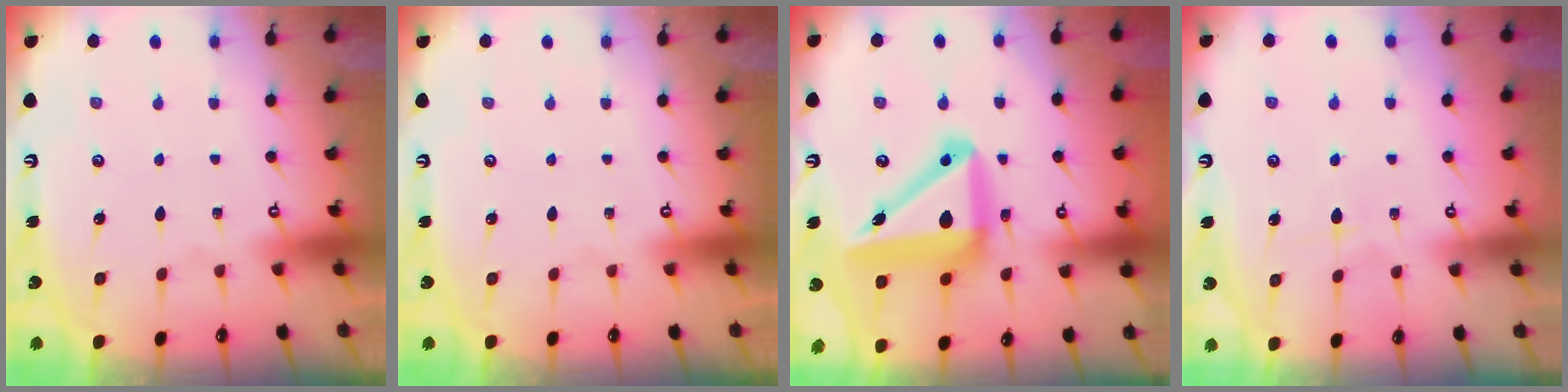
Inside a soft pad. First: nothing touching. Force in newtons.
{"total": 0.0}
{"total": 18.6, "press": 18.3, "slide": 2.8}
{"total": 4.3, "press": 4.2, "slide": 0.6}